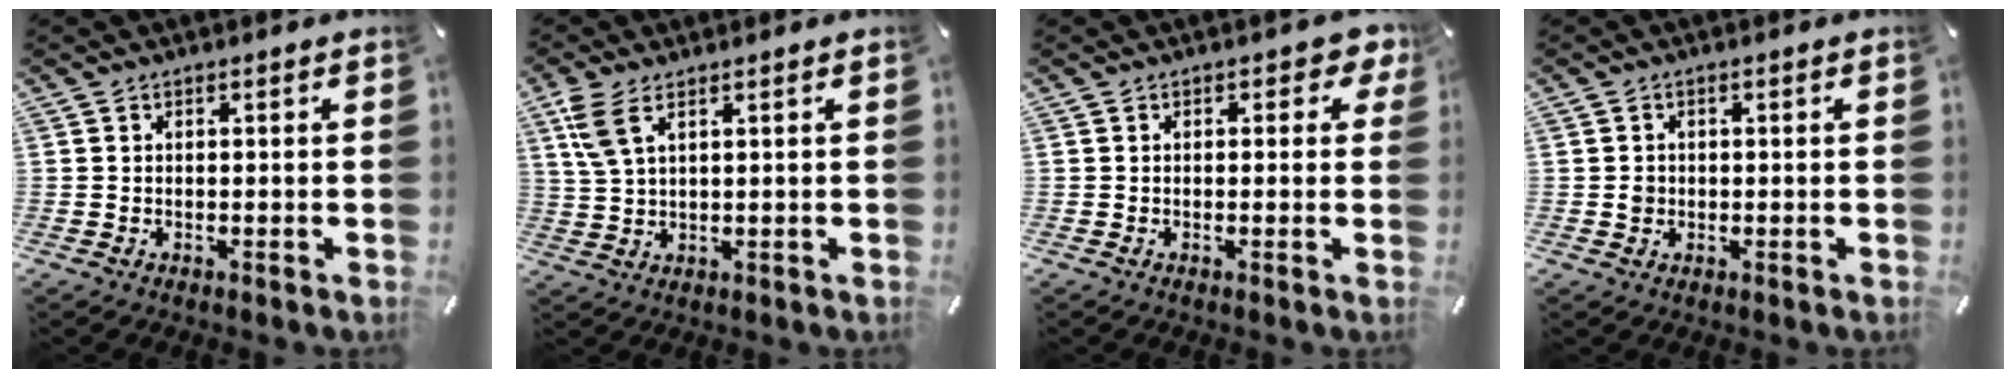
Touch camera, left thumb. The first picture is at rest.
{"total": 6.2, "force": [3.1, 2.5, 4.8], "torque": [-0.109, -0.001, 0.056]}
{"total": 2.6, "force": [0.7, 1.8, 1.7], "torque": [-0.020, 0.004, 0.007]}
{"total": 1.7, "force": [0.0, 1.6, 0.5], "torque": [-0.002, 0.003, -0.004]}